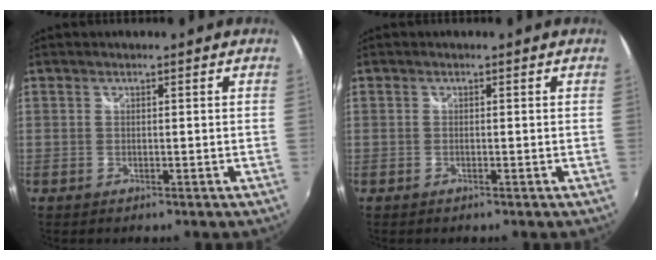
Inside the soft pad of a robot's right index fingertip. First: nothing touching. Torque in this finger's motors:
{"motor_torque": [0.24, 0.17, 0.12, 0.02]}